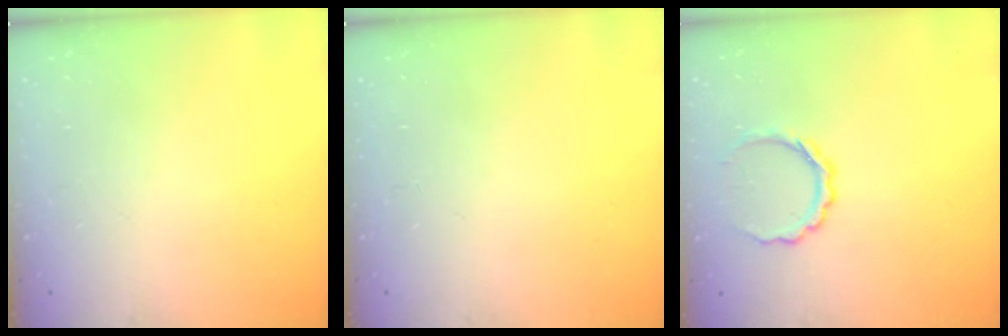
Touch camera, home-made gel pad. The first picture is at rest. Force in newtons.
{"total": 0.0}
{"total": 6.1, "press": 6.0, "slide": 1.2}